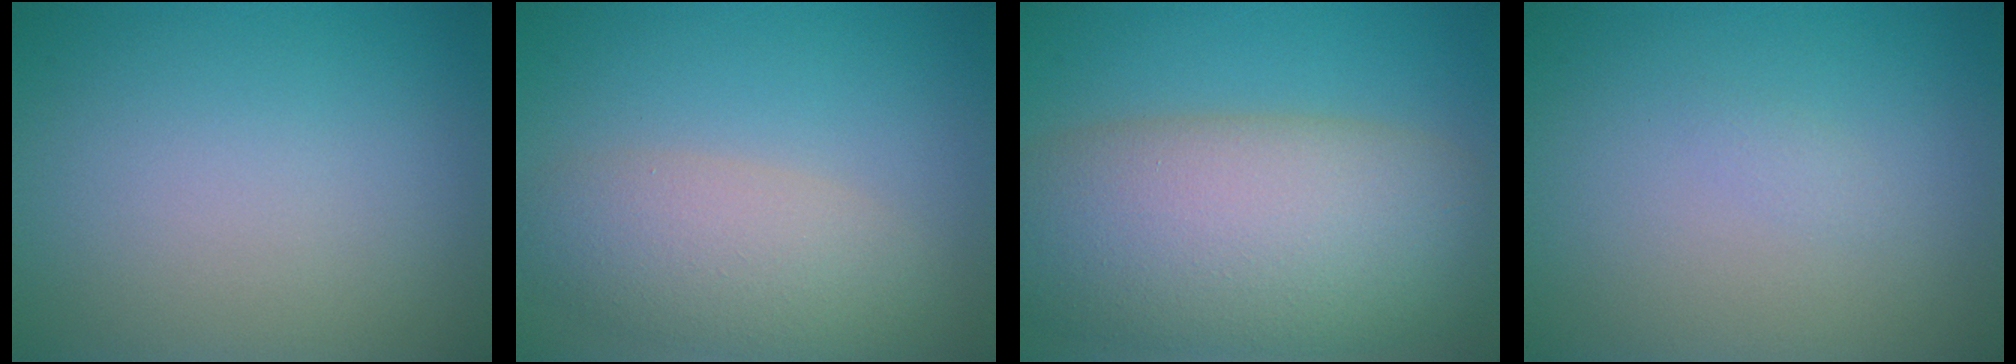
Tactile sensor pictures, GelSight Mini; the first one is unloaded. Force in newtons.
{"total": 4.9, "press": 4.9, "slide": 0.5}
{"total": 11.9, "press": 11.9, "slide": 0.8}
{"total": 0.5, "press": 0.5, "slide": 0.1}